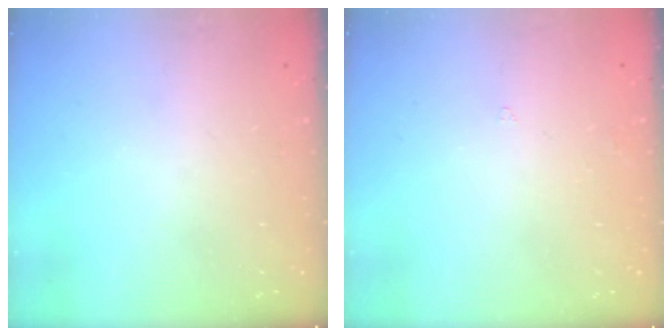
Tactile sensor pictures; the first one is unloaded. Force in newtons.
{"total": 2.3, "press": 2.3, "slide": 0.5}